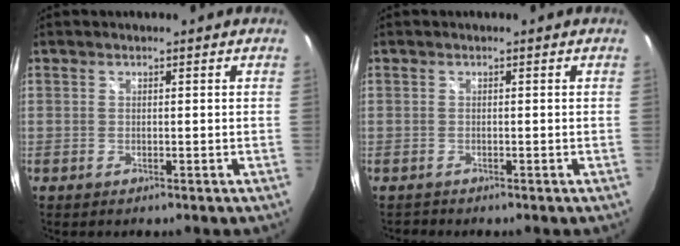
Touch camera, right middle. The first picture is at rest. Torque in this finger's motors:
{"motor_torque": [0.01, -0.42, 0.02, -0.01]}